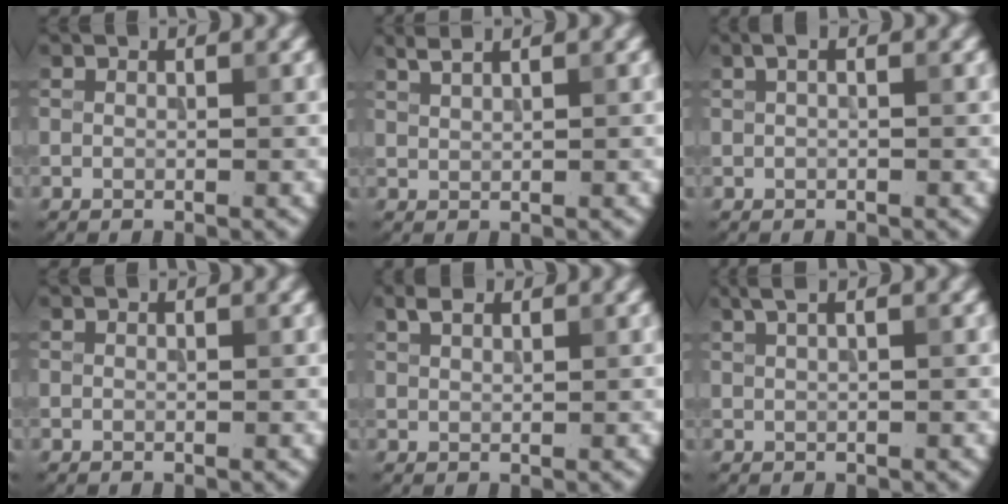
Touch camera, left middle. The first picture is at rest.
{"total": 1.8, "force": [1.4, 0.5, 1.0], "torque": [-0.013, 0.004, 0.023]}
{"total": 0.9, "force": [0.3, 0.2, 0.8], "torque": [-0.017, 0.006, 0.005]}
{"total": 0.0}
{"total": 1.7, "force": [1.2, 0.8, 1.0], "torque": [-0.021, 0.006, 0.025]}
{"total": 2.1, "force": [1.2, 0.7, 1.5], "torque": [-0.018, 0.001, 0.013]}